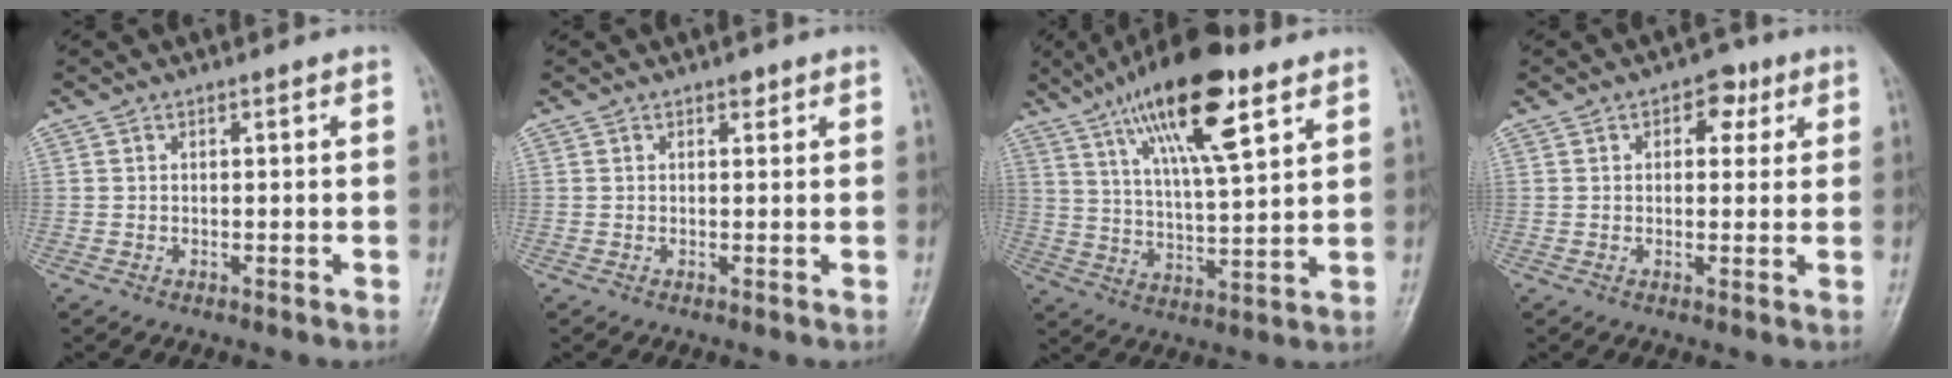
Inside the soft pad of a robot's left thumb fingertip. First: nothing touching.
{"total": 1.1, "force": [0.7, 0.7, 0.6], "torque": [0.000, -0.003, 0.008]}
{"total": 17.9, "force": [9.8, 5.2, 14.1], "torque": [-0.223, -0.028, 0.169]}
{"total": 4.7, "force": [2.0, 3.2, 2.8], "torque": [-0.007, -0.001, 0.020]}